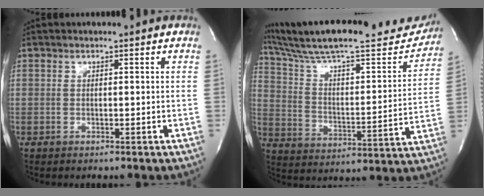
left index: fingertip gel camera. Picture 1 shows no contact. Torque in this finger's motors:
{"motor_torque": [0.36, -0.38, 0.05, 0.08]}